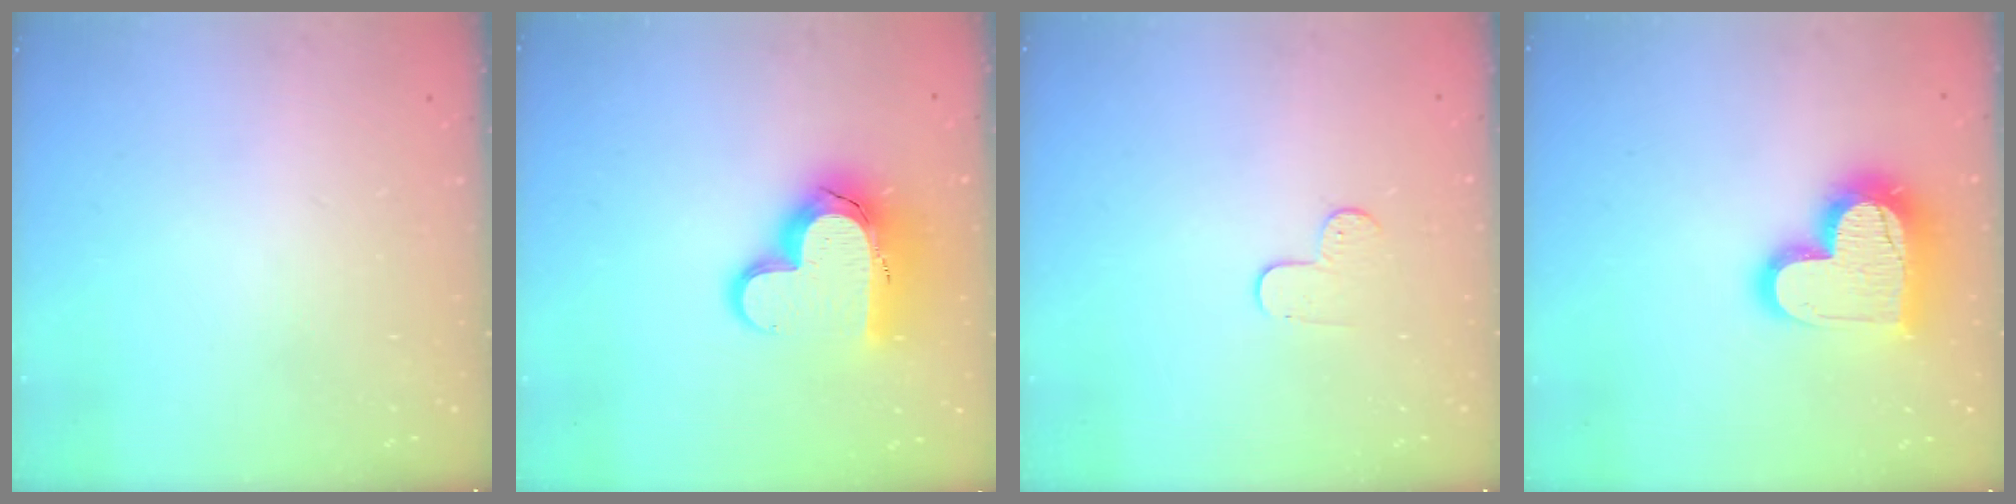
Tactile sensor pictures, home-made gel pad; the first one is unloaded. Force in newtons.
{"total": 15.6, "press": 15.5, "slide": 1.3}
{"total": 5.9, "press": 5.9, "slide": 0.5}
{"total": 17.8, "press": 17.7, "slide": 1.5}